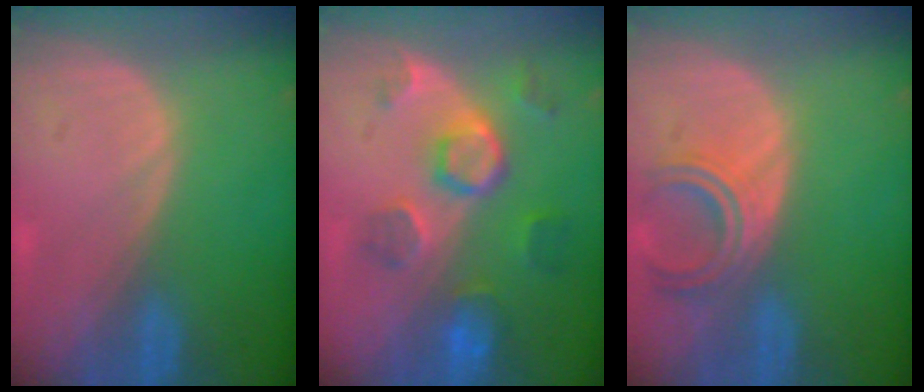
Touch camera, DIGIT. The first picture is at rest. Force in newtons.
{"total": 8.6, "press": 7.7, "slide": 3.8}
{"total": 5.2, "press": 5.0, "slide": 1.4}